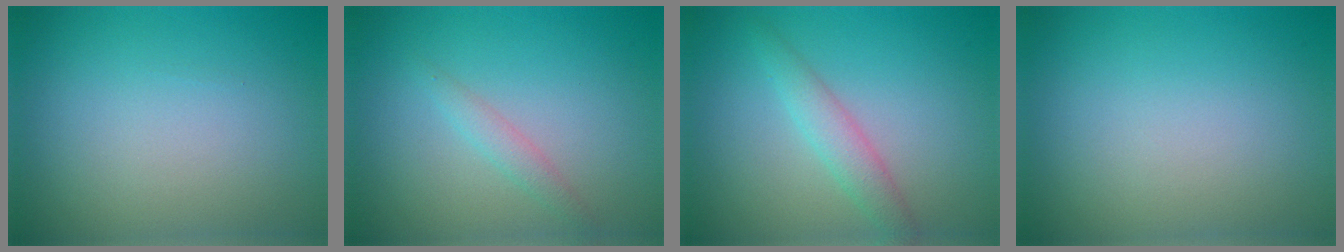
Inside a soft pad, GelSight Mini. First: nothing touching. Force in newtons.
{"total": 1.4, "press": 1.4, "slide": 0.1}
{"total": 2.3, "press": 2.3, "slide": 0.1}
{"total": 0.0}